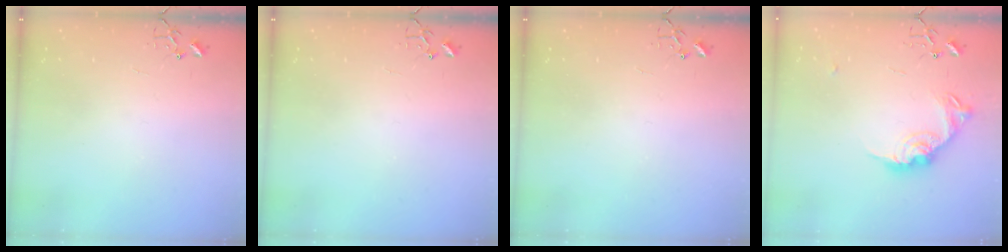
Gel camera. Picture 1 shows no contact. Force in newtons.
{"total": 0.0}
{"total": 0.0}
{"total": 15.6, "press": 15.6, "slide": 0.7}